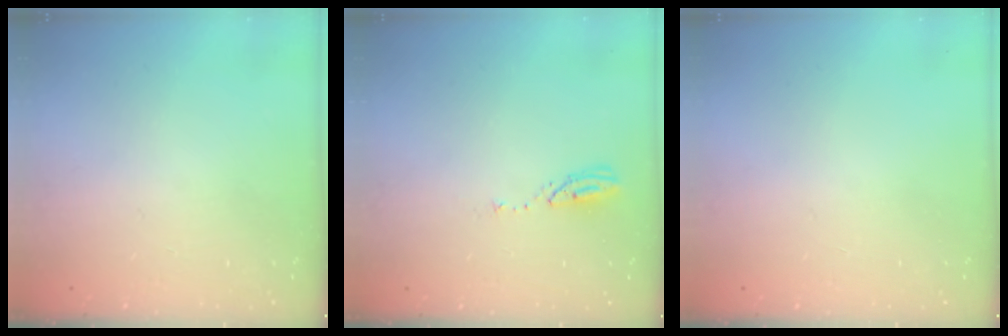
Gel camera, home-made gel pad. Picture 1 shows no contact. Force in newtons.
{"total": 4.0, "press": 4.0, "slide": 0.4}
{"total": 0.0}